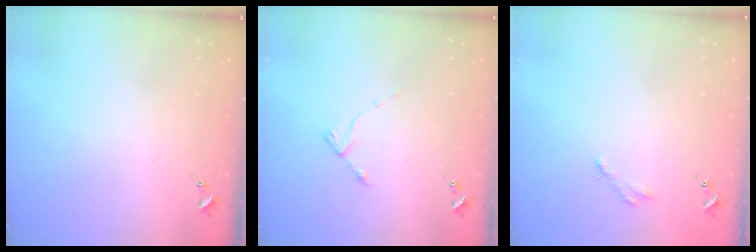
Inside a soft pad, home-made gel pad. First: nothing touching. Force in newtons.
{"total": 3.1, "press": 3.1, "slide": 0.4}
{"total": 2.5, "press": 2.5, "slide": 0.2}